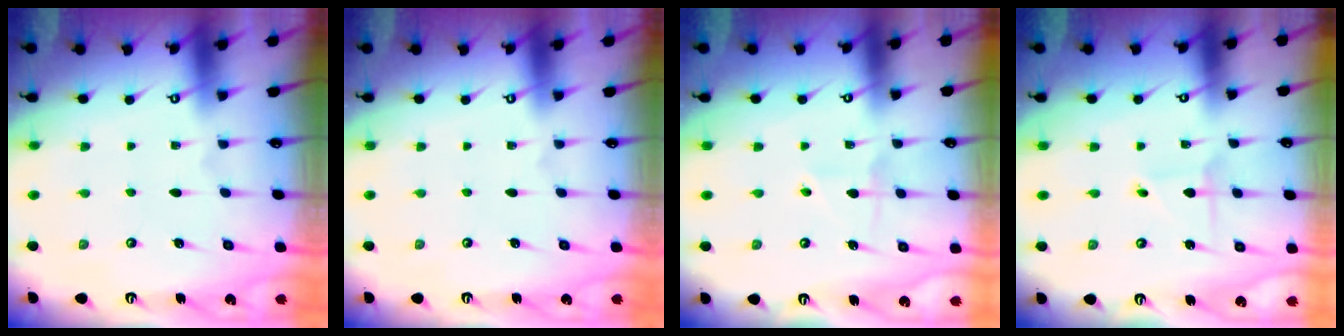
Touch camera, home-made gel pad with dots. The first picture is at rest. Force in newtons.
{"total": 0.0}
{"total": 4.2, "press": 4.1, "slide": 0.8}
{"total": 0.8, "press": 0.8, "slide": 0.0}